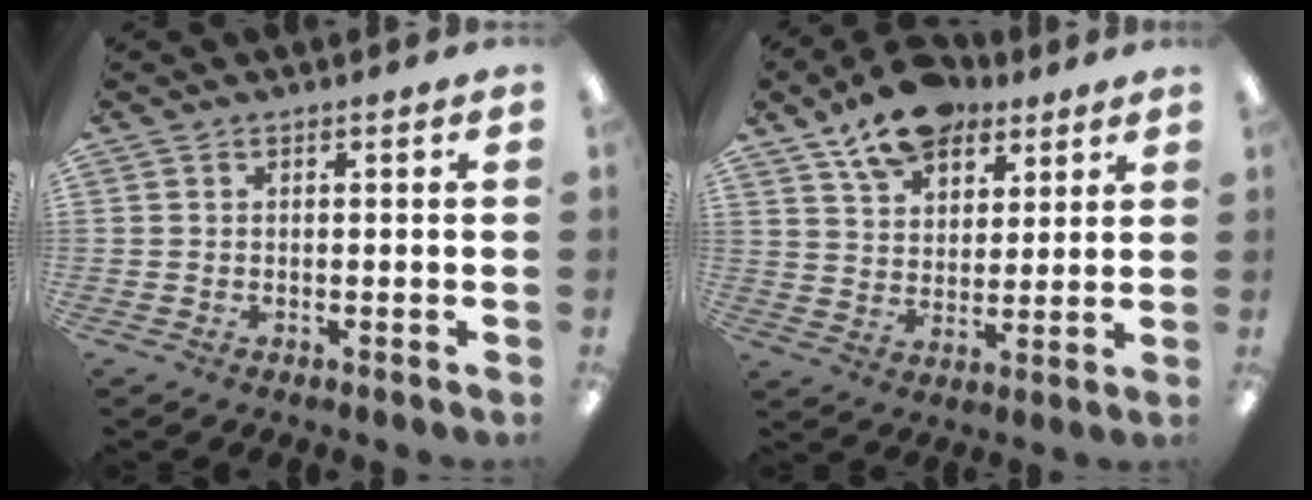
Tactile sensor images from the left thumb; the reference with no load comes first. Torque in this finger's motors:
{"motor_torque": [0.38, 0.44, 1.38, -1.39, 0.16]}